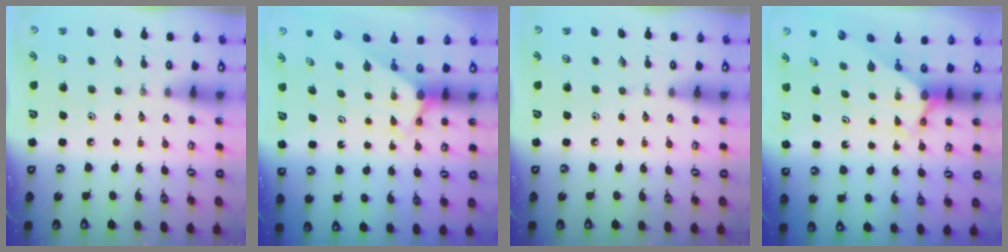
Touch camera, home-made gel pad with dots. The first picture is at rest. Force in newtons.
{"total": 2.9, "press": 2.9, "slide": 0.0}
{"total": 0.0}
{"total": 2.6, "press": 2.6, "slide": 0.0}